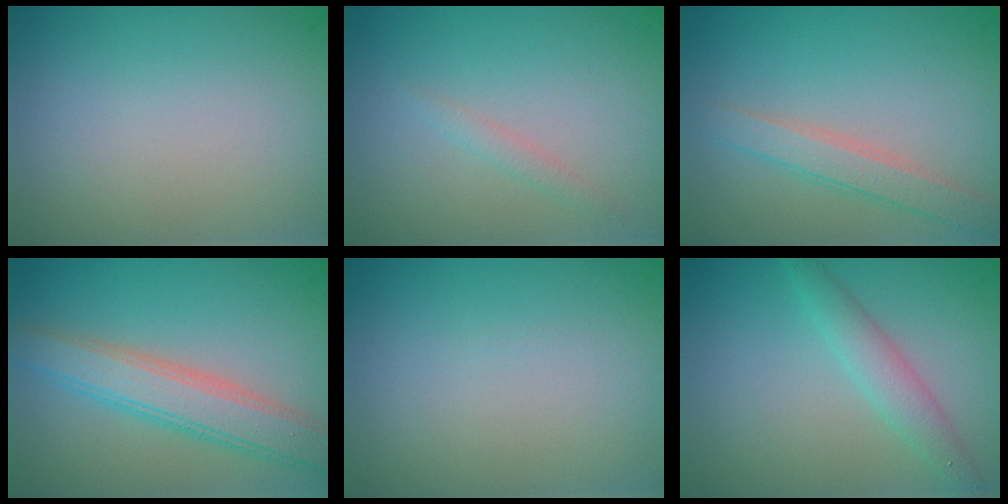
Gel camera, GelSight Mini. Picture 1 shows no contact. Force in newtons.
{"total": 1.0, "press": 1.0, "slide": 0.0}
{"total": 2.4, "press": 2.4, "slide": 0.1}
{"total": 4.8, "press": 4.8, "slide": 0.1}
{"total": 0.0}
{"total": 2.4, "press": 2.4, "slide": 0.1}